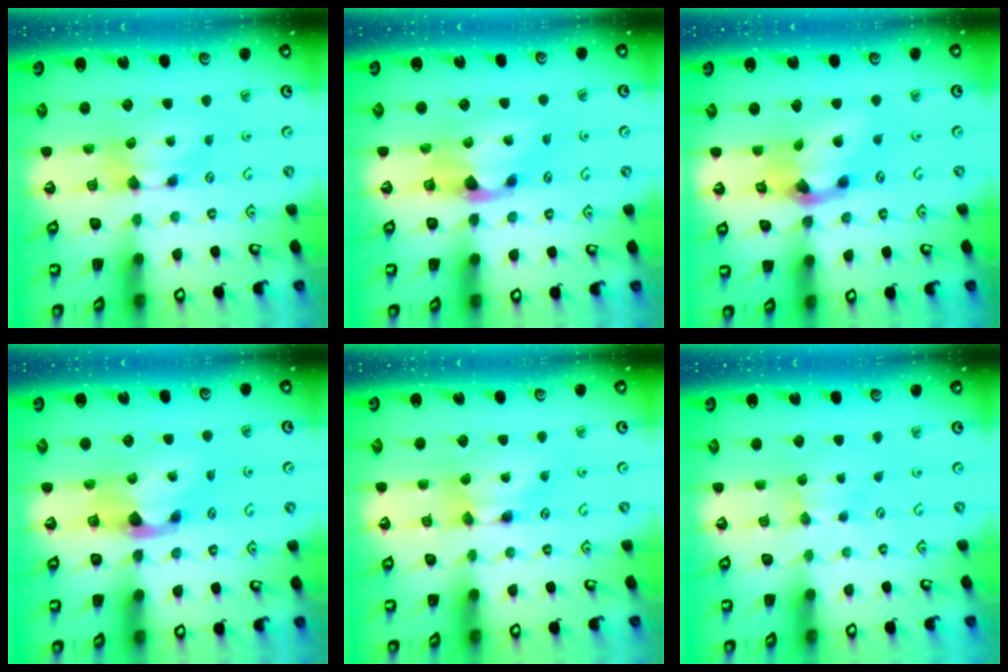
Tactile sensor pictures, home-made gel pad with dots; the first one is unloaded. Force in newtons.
{"total": 2.0, "press": 1.6, "slide": 1.2}
{"total": 5.5, "press": 5.2, "slide": 1.9}
{"total": 2.0, "press": 1.6, "slide": 1.2}
{"total": 1.7, "press": 1.7, "slide": 0.1}
{"total": 2.2, "press": 2.1, "slide": 0.4}